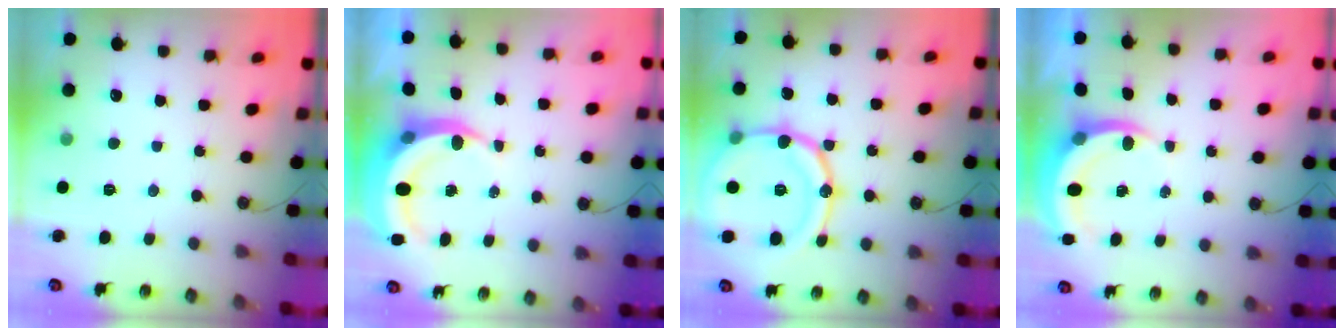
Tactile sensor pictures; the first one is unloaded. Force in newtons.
{"total": 8.4, "press": 8.3, "slide": 1.3}
{"total": 21.3, "press": 21.0, "slide": 3.8}
{"total": 4.5, "press": 4.5, "slide": 0.3}